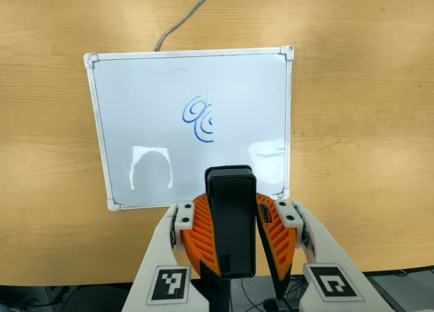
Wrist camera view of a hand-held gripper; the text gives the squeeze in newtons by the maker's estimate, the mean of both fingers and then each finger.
{"total": 10.4, "left": 9.5, "right": 11.3}